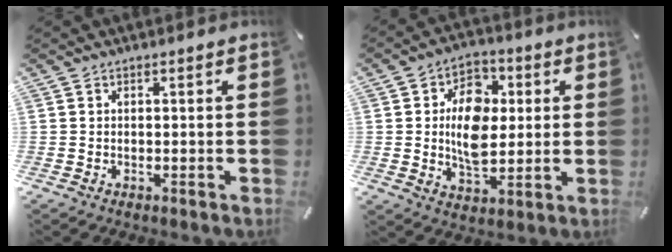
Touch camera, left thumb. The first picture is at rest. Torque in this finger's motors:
{"motor_torque": [0.56, 0.56, 1.08, -0.28, 0.36]}